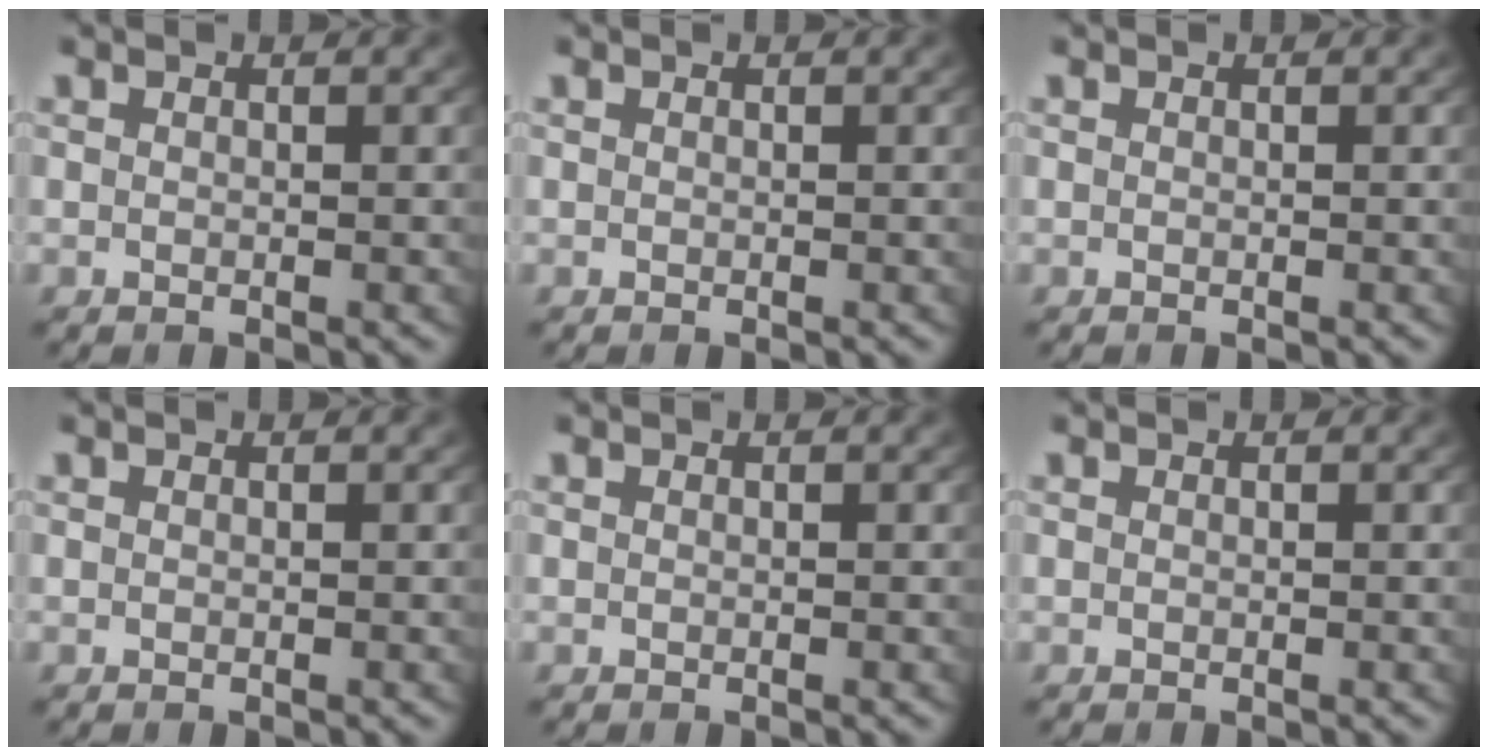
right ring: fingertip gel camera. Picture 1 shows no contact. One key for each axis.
{"total": 0.0}
{"total": 0.0}
{"total": 0.0}
{"total": 0.0}
{"total": 0.0}